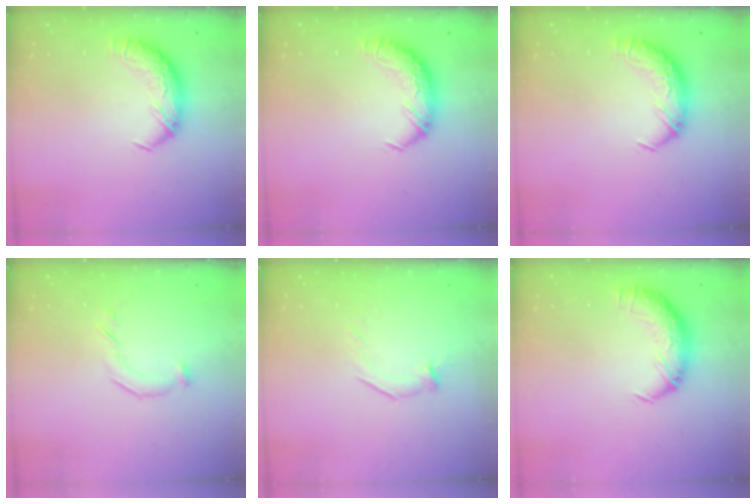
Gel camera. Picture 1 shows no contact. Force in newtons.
{"total": 0.0}
{"total": 0.0}
{"total": 5.5, "press": 5.5, "slide": 0.5}
{"total": 5.1, "press": 5.0, "slide": 0.8}
{"total": 2.3, "press": 0.9, "slide": 2.2}